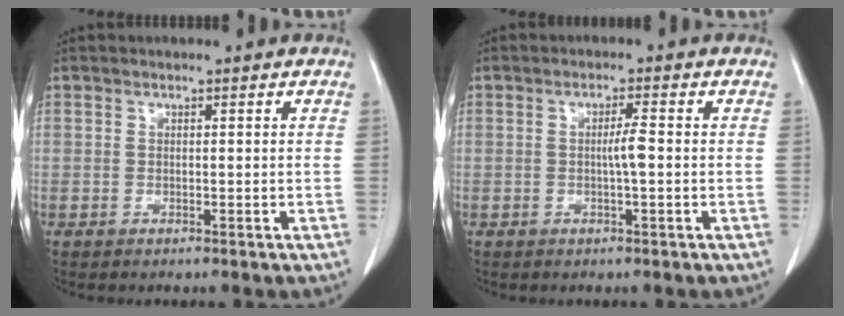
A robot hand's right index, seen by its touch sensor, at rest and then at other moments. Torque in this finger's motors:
{"motor_torque": [0.45, -0.09, 0.01, 0.05]}